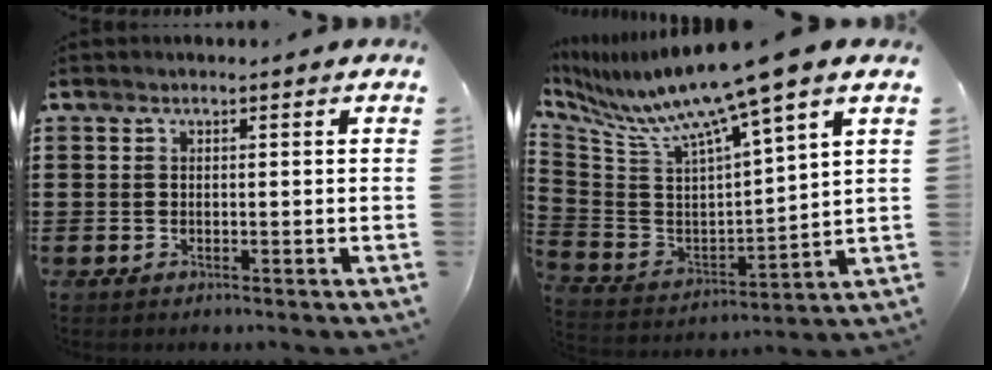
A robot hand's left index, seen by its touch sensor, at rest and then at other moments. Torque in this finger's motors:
{"motor_torque": [1.17, -0.97, 1.05, 0.21]}